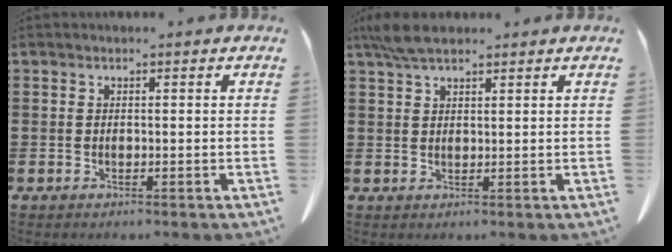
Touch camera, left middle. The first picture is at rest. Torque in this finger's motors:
{"motor_torque": [0.84, 0.52, 0.05, 0.01]}